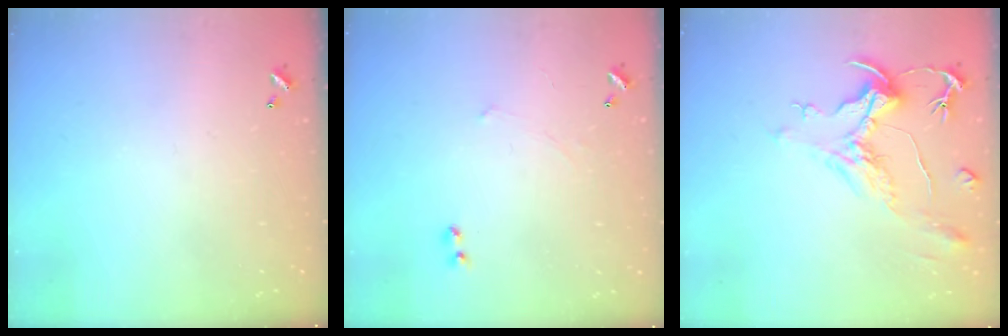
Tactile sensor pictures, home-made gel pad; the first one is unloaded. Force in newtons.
{"total": 3.1, "press": 3.0, "slide": 0.5}
{"total": 2.0, "press": 1.6, "slide": 1.2}